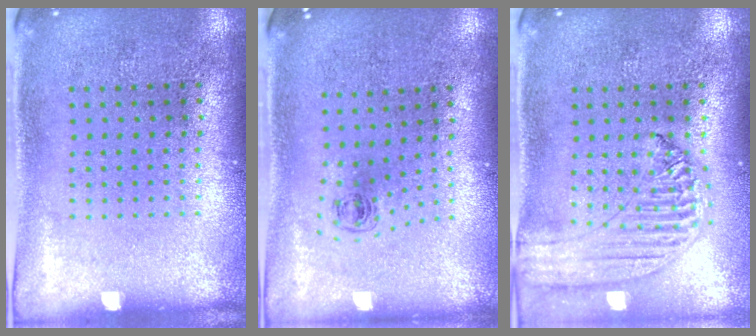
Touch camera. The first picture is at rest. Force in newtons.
{"total": 0.5, "press": 0.3, "slide": 0.4}
{"total": 1.4, "press": 1.3, "slide": 0.3}